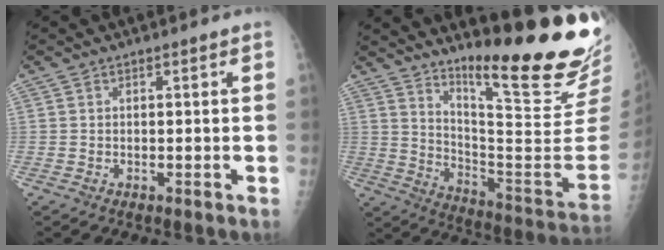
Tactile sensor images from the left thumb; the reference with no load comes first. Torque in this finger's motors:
{"motor_torque": [1.28, -0.82, 1.39, -1.38, 0.09]}